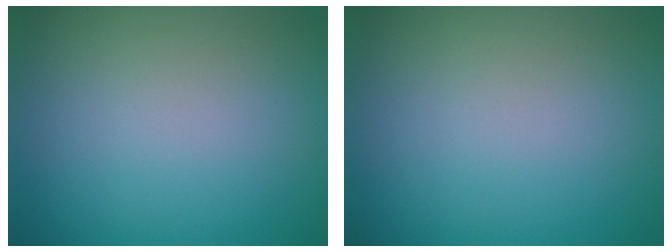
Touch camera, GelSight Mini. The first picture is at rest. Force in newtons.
{"total": 0.0}